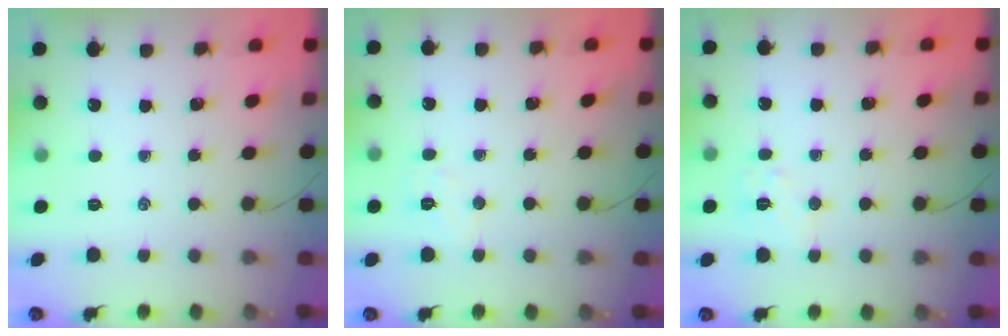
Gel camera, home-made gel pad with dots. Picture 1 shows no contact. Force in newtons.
{"total": 4.9, "press": 4.8, "slide": 1.0}
{"total": 5.6, "press": 5.6, "slide": 0.6}